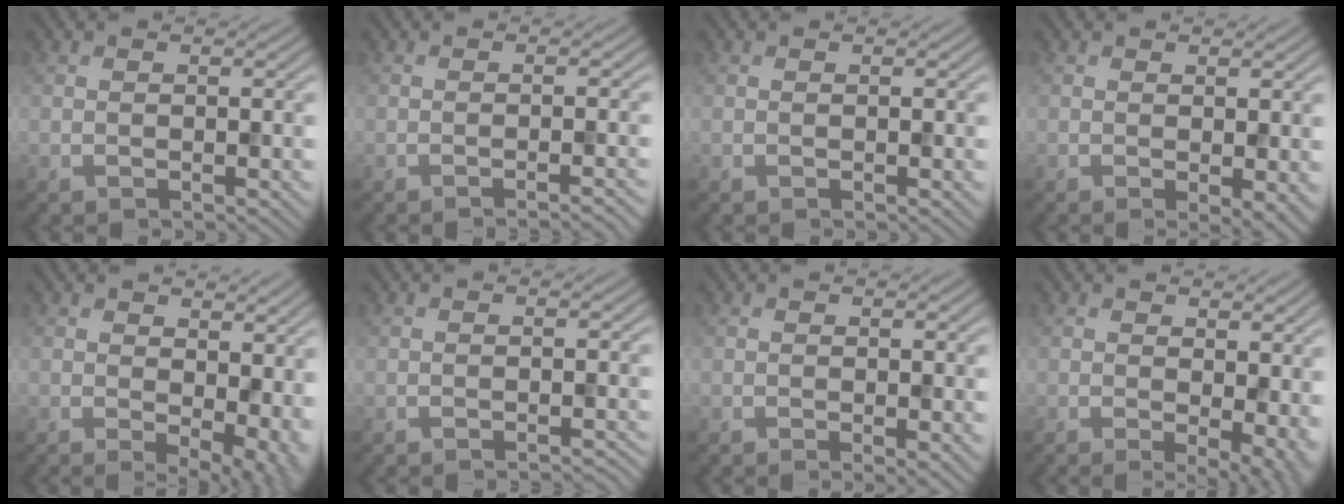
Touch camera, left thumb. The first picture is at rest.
{"total": 2.0, "force": [-1.2, 0.4, 1.5], "torque": [-0.009, 0.003, -0.027]}
{"total": 0.0}
{"total": 2.6, "force": [-0.2, 0.7, 2.4], "torque": [-0.037, -0.007, -0.003]}
{"total": 8.2, "force": [0.8, 4.5, 6.8], "torque": [-0.099, -0.016, 0.028]}
{"total": 1.4, "force": [-1.2, 0.2, 0.8], "torque": [0.003, 0.003, -0.019]}
{"total": 1.4, "force": [-0.2, 0.2, 1.4], "torque": [-0.023, -0.008, -0.006]}
{"total": 5.5, "force": [0.1, 2.2, 5.1], "torque": [-0.071, -0.009, 0.005]}